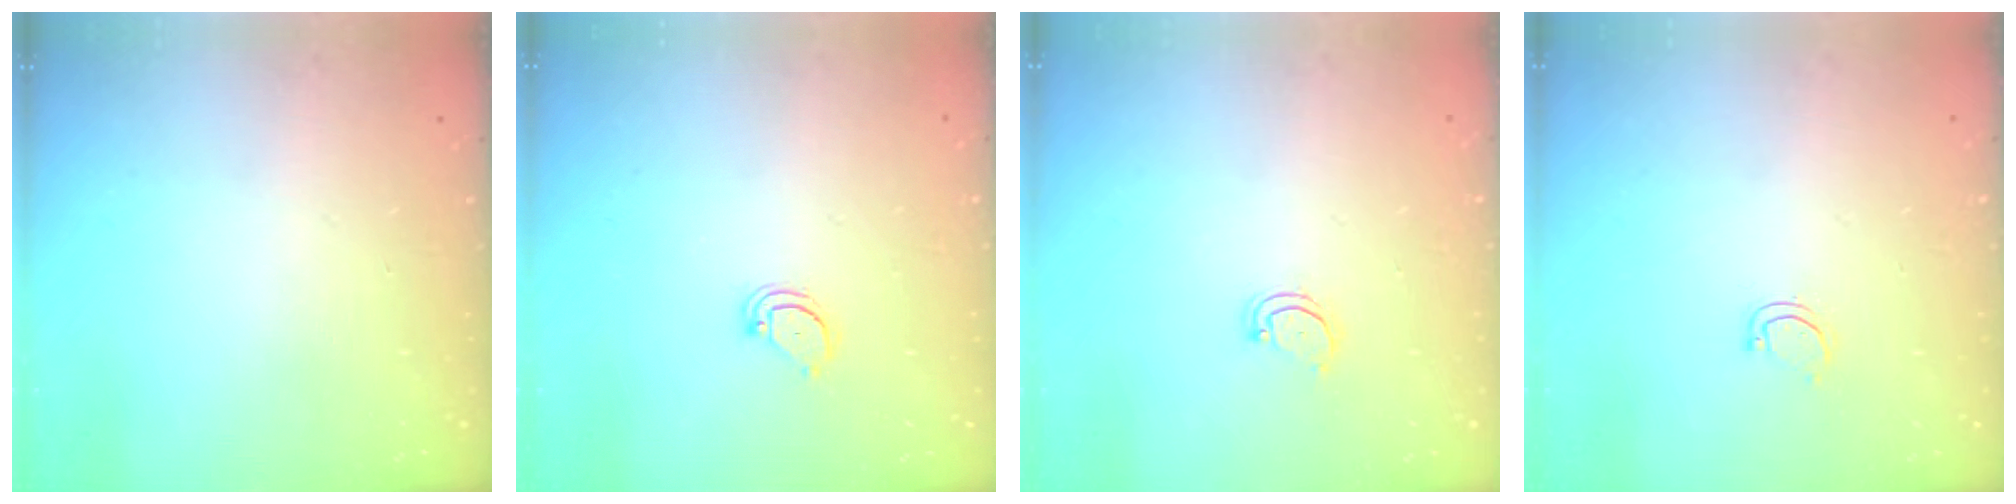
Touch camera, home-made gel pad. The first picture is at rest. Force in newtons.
{"total": 2.6, "press": 2.6, "slide": 0.2}
{"total": 3.6, "press": 3.5, "slide": 0.4}
{"total": 4.1, "press": 4.1, "slide": 0.3}